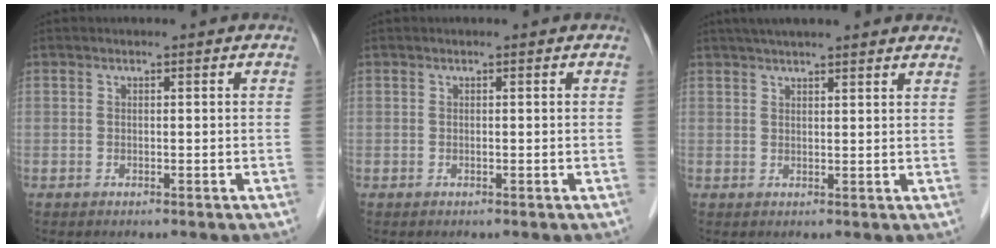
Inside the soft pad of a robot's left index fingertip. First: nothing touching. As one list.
[{"total": 0.0}, {"total": 11.3, "force": [9.7, 1.1, 5.6], "torque": [-0.079, 0.032, 0.119]}]